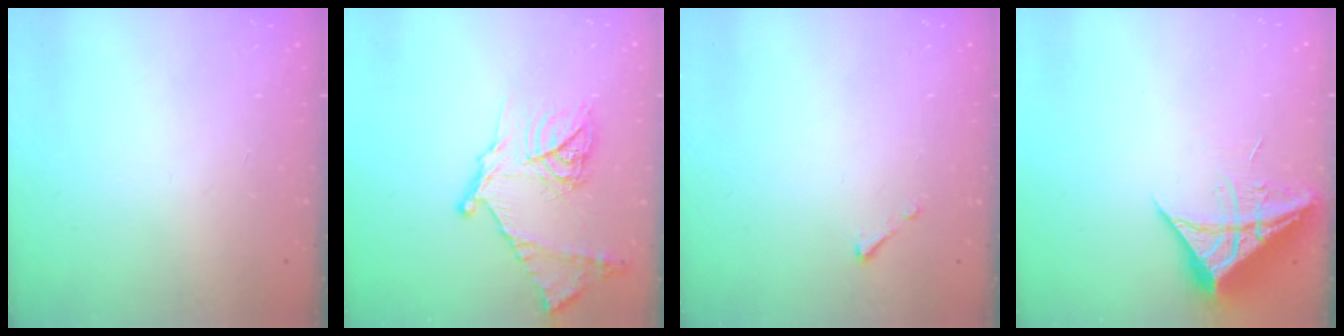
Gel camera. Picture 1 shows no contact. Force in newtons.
{"total": 19.1, "press": 19.0, "slide": 1.7}
{"total": 2.5, "press": 2.5, "slide": 0.3}
{"total": 9.4, "press": 9.3, "slide": 1.0}